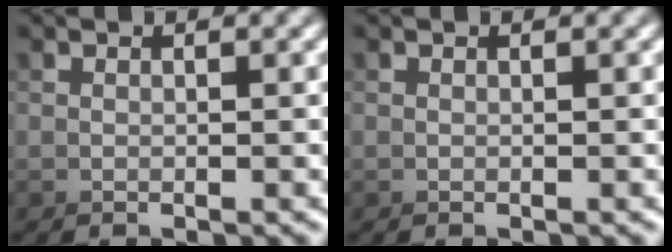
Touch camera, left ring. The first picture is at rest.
{"total": 0.0}